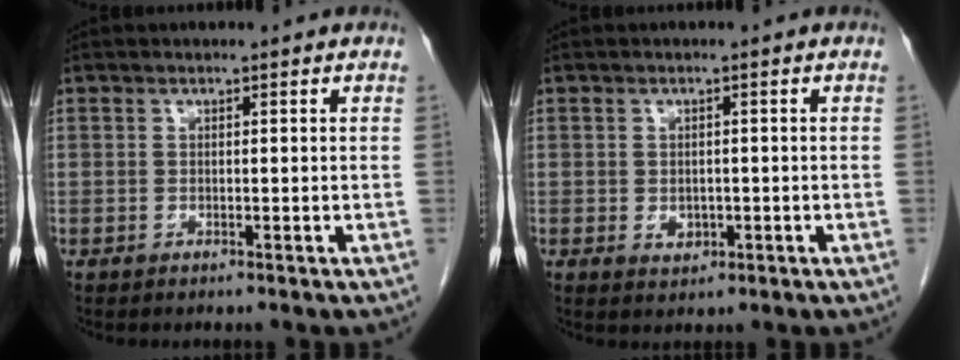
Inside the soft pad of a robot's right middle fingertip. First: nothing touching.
{"total": 2.0, "force": [-0.4, 1.5, 1.2], "torque": [-0.023, -0.002, 0.001]}